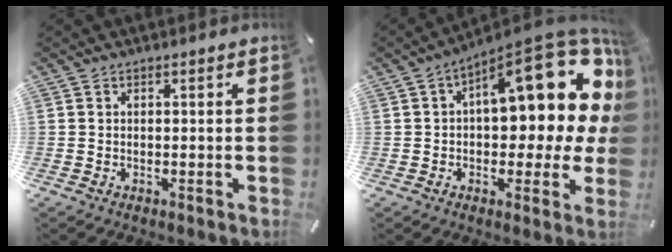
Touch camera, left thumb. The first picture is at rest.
{"total": 20.0, "force": [7.5, 9.8, 15.7], "torque": [-0.183, -0.062, 0.119]}